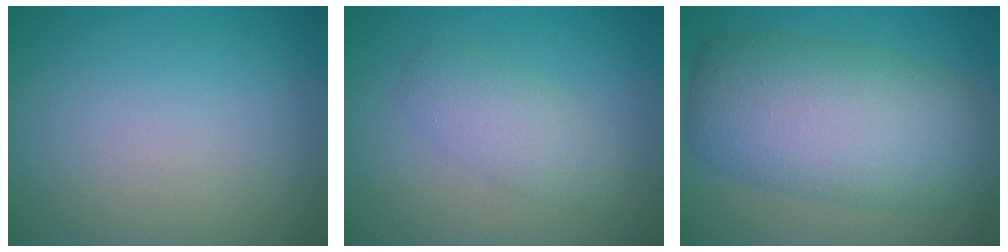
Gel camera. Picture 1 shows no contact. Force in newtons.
{"total": 2.9, "press": 2.9, "slide": 0.0}
{"total": 10.5, "press": 10.5, "slide": 0.2}